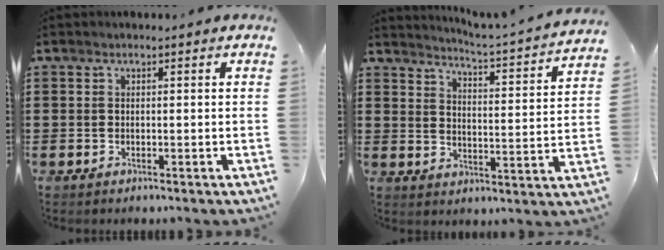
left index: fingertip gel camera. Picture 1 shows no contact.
{"total": 3.0, "force": [2.8, -0.9, 0.5], "torque": [-0.031, -0.040, 0.037]}